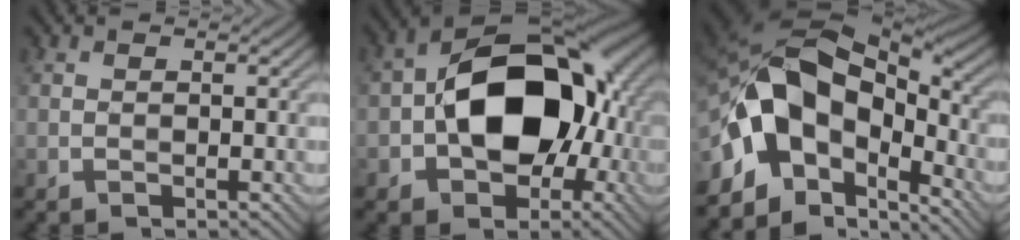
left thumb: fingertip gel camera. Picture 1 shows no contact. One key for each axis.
{"total": 16.3, "fx": -1.8, "fy": 10.9, "fz": 12.0, "tx": -0.176, "ty": 0.014, "tz": -0.046}
{"total": 16.4, "fx": -4.1, "fy": 10.5, "fz": 11.9, "tx": -0.225, "ty": -0.006, "tz": -0.073}